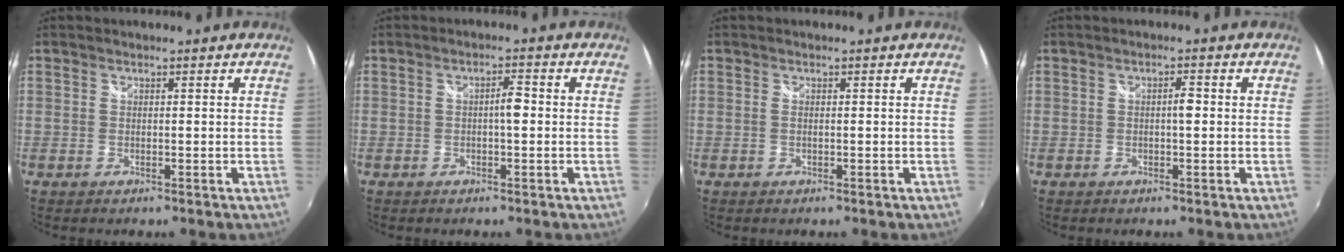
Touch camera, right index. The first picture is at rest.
{"total": 2.5, "force": [-0.3, 0.7, 2.3], "torque": [-0.038, 0.007, -0.006]}
{"total": 0.6, "force": [-0.2, 0.0, 0.6], "torque": [-0.010, 0.000, -0.004]}
{"total": 1.7, "force": [-0.1, 0.6, 1.6], "torque": [-0.026, 0.006, -0.003]}